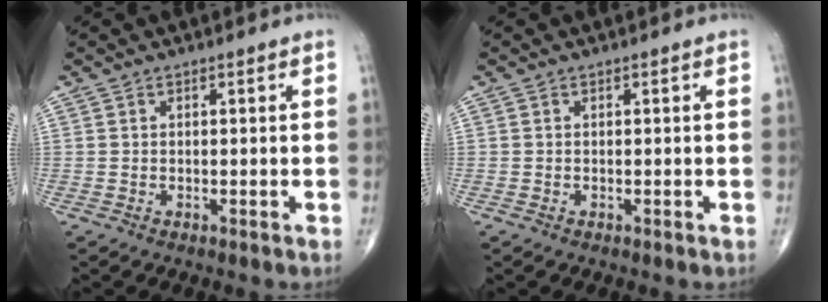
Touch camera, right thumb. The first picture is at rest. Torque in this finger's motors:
{"motor_torque": [0.28, 0.85, -0.08, -0.01, 0.01]}